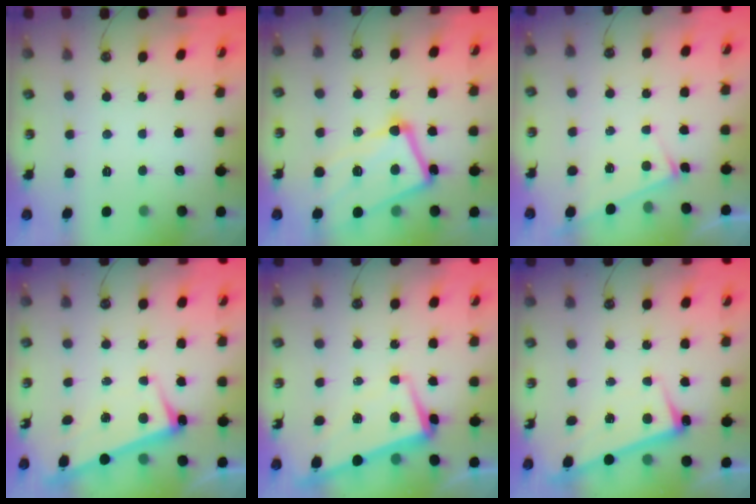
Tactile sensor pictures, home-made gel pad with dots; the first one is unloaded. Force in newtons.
{"total": 13.8, "press": 13.7, "slide": 1.6}
{"total": 2.9, "press": 2.9, "slide": 0.2}
{"total": 3.2, "press": 3.1, "slide": 0.8}
{"total": 1.6, "press": 0.1, "slide": 1.5}
{"total": 2.6, "press": 2.5, "slide": 0.7}